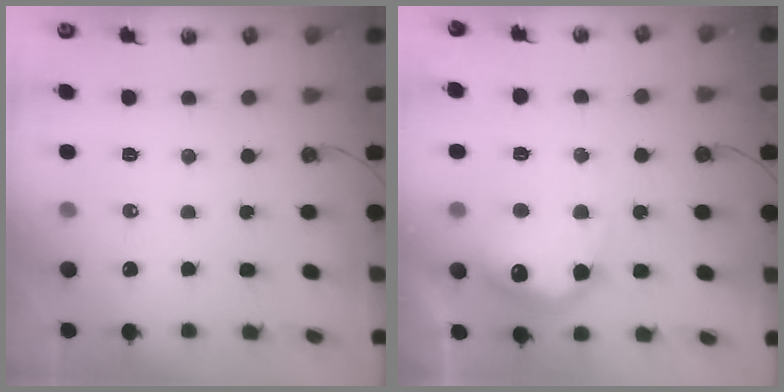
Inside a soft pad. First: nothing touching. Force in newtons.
{"total": 18.2, "press": 18.2, "slide": 1.1}